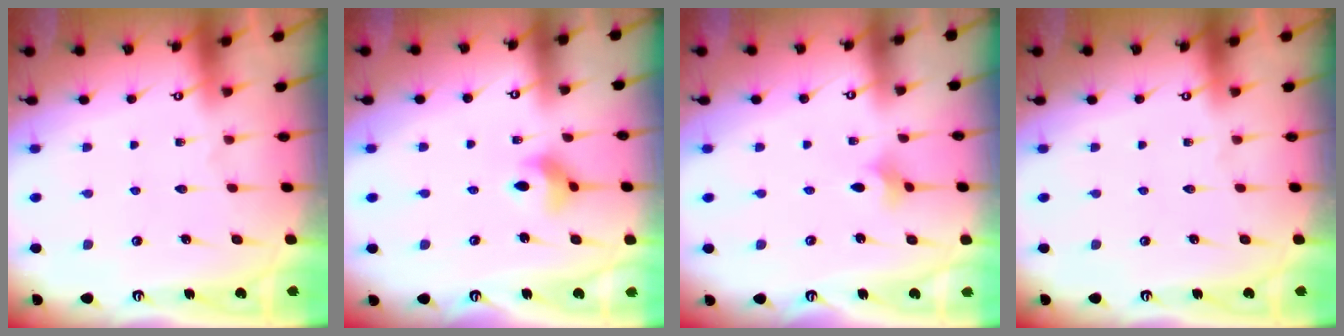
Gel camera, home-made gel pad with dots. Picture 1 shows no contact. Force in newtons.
{"total": 5.7, "press": 5.6, "slide": 0.7}
{"total": 2.3, "press": 2.2, "slide": 0.5}
{"total": 0.0}